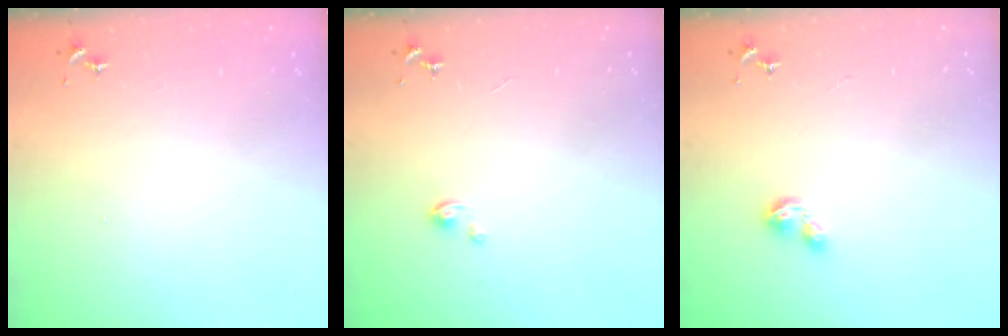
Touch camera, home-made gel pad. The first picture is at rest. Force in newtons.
{"total": 1.1, "press": 1.1, "slide": 0.3}
{"total": 3.3, "press": 3.2, "slide": 0.4}